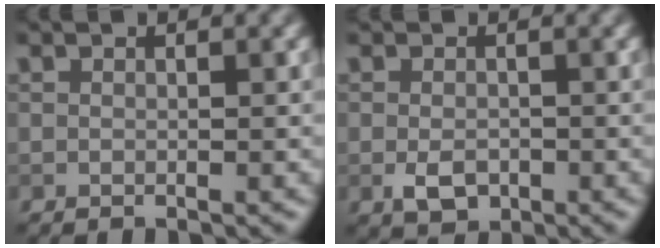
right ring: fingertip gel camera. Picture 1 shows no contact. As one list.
[{"total": 2.7, "force": [-0.8, 1.9, 1.7], "torque": [-0.031, -0.006, -0.015]}]